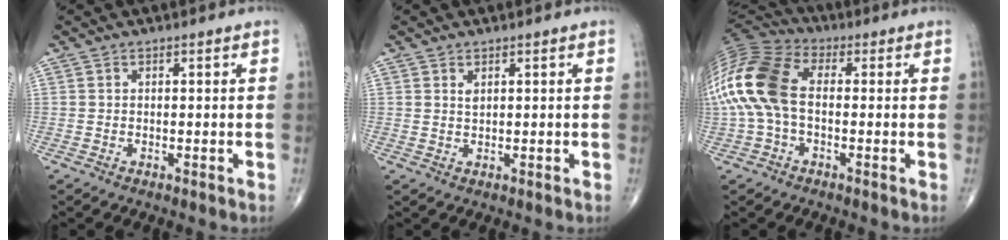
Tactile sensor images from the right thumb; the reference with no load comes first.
{"total": 1.1, "force": [0.7, 0.4, 0.7], "torque": [-0.011, -0.003, 0.014]}
{"total": 18.0, "force": [0.0, 10.9, 14.3], "torque": [-0.334, 0.029, -0.008]}